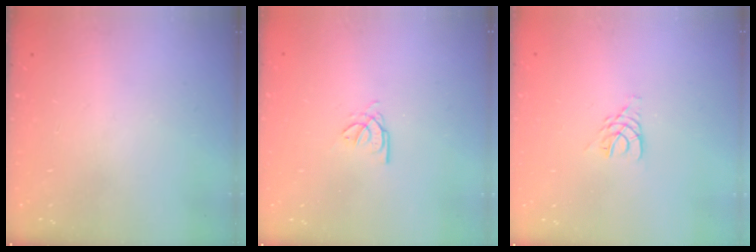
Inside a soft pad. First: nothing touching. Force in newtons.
{"total": 2.7, "press": 2.7, "slide": 0.4}
{"total": 4.4, "press": 4.4, "slide": 0.6}